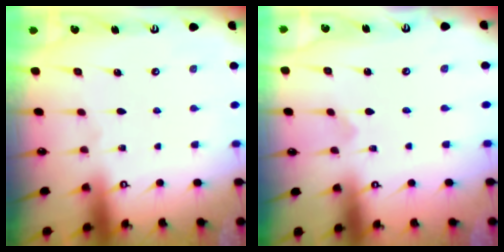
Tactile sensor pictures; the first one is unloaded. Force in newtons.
{"total": 0.0}